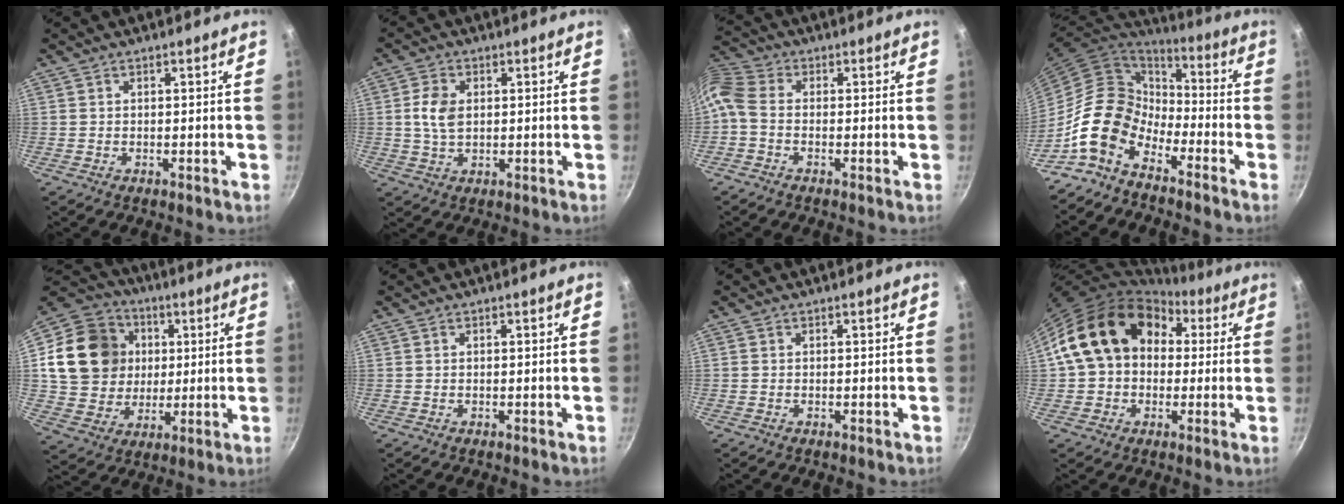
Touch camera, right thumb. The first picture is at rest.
{"total": 5.7, "force": [0.8, 3.7, 4.2], "torque": [-0.073, 0.003, 0.016]}
{"total": 7.8, "force": [-1.5, 5.5, 5.3], "torque": [-0.127, 0.025, -0.050]}
{"total": 13.7, "force": [-8.1, 8.5, 7.1], "torque": [-0.094, 0.070, -0.174]}
{"total": 19.3, "force": [3.3, 16.7, 9.2], "torque": [-0.153, 0.014, 0.064]}
{"total": 0.0}
{"total": 0.0}
{"total": 17.1, "force": [3.5, 13.4, 10.1], "torque": [-0.137, 0.041, 0.051]}